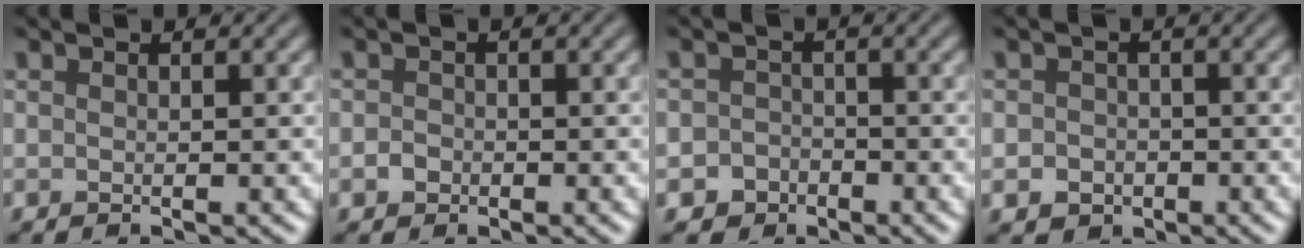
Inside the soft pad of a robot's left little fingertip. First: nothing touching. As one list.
[{"total": 1.0, "force": [-0.4, 0.9, 0.3], "torque": [-0.003, -0.001, -0.009]}, {"total": 2.3, "force": [-1.2, 1.9, 0.3], "torque": [0.013, 0.007, -0.026]}, {"total": 2.1, "force": [-0.7, 1.9, 0.7], "torque": [-0.005, -0.004, -0.011]}]